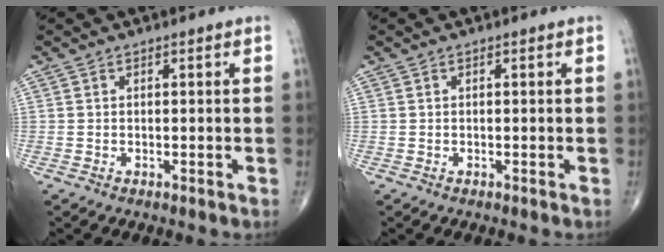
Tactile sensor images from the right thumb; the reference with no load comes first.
{"total": 0.0}